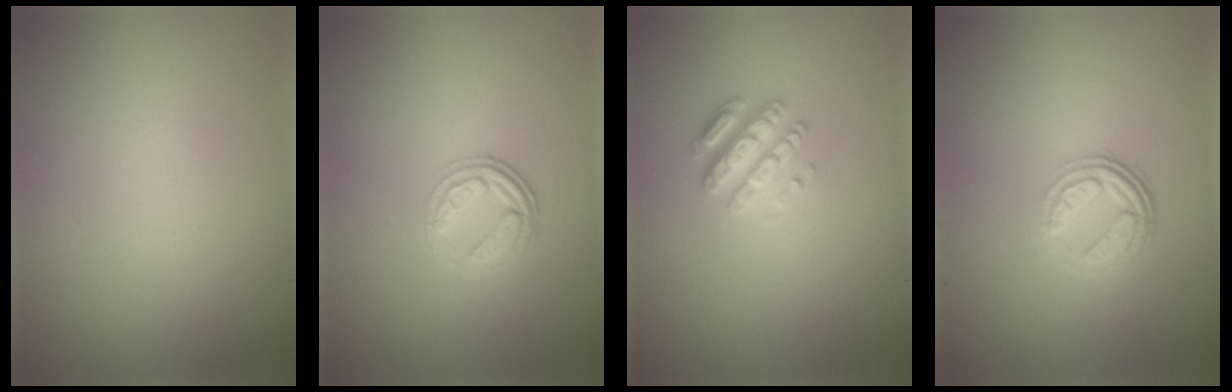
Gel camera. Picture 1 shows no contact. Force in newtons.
{"total": 2.7, "press": 2.4, "slide": 1.1}
{"total": 2.8, "press": 2.8, "slide": 0.3}
{"total": 3.8, "press": 2.8, "slide": 2.6}